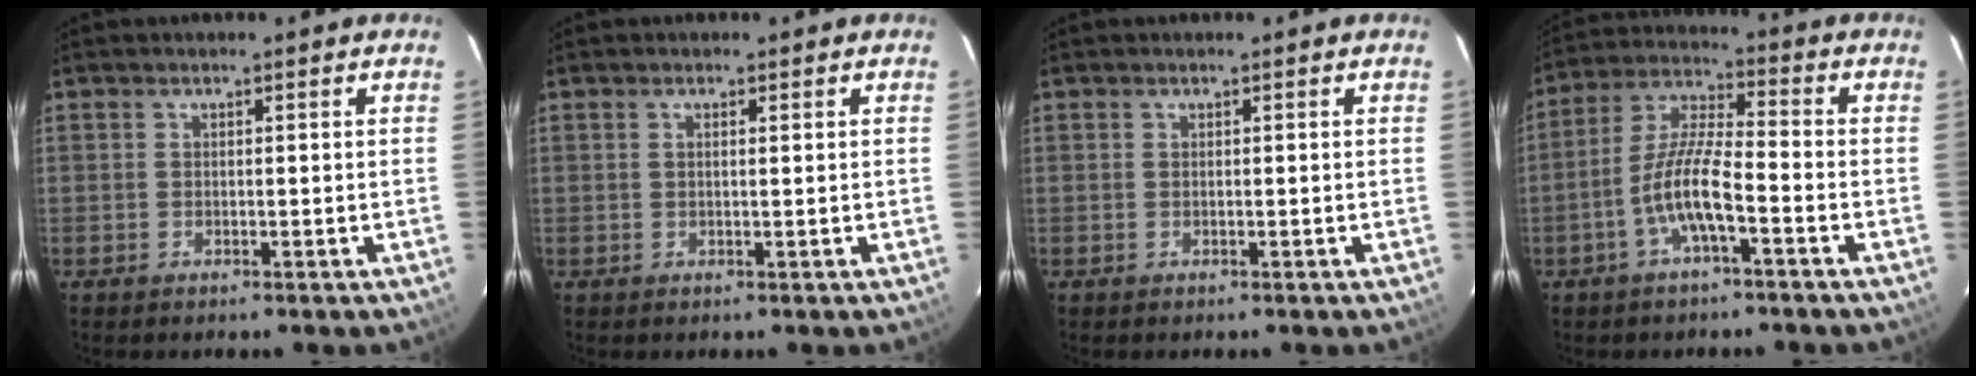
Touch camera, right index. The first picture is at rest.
{"total": 0.7, "force": [0.3, 0.0, 0.6], "torque": [-0.013, 0.002, 0.005]}
{"total": 0.0}
{"total": 8.7, "force": [-3.9, 1.4, 7.7], "torque": [-0.167, 0.008, -0.077]}